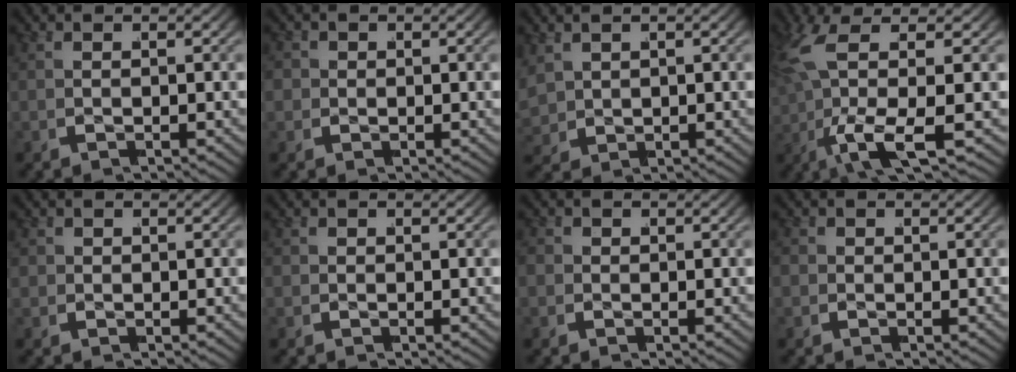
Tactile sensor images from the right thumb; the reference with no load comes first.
{"total": 2.5, "force": [0.1, 2.4, 0.9], "torque": [-0.025, -0.010, 0.004]}
{"total": 2.0, "force": [0.6, 1.7, 0.8], "torque": [-0.024, -0.010, 0.021]}
{"total": 7.9, "force": [0.8, 2.7, 7.4], "torque": [-0.145, -0.002, 0.010]}
{"total": 1.0, "force": [0.2, 1.0, 0.2], "torque": [-0.006, -0.007, 0.006]}
{"total": 0.8, "force": [0.0, 0.8, 0.1], "torque": [-0.004, -0.006, 0.001]}
{"total": 2.2, "force": [-0.1, 2.0, 0.7], "torque": [-0.020, -0.008, -0.004]}
{"total": 1.7, "force": [-0.1, 1.7, 0.5], "torque": [-0.015, -0.008, -0.003]}